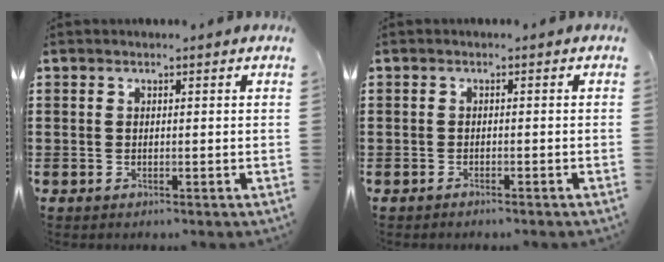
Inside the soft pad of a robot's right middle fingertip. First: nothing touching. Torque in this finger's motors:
{"motor_torque": [0.05, 0.04, -0.03, 0.00]}